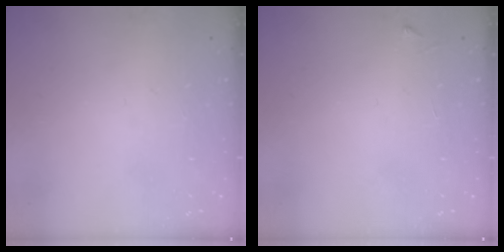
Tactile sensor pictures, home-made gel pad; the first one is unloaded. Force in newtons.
{"total": 2.5, "press": 2.5, "slide": 0.3}